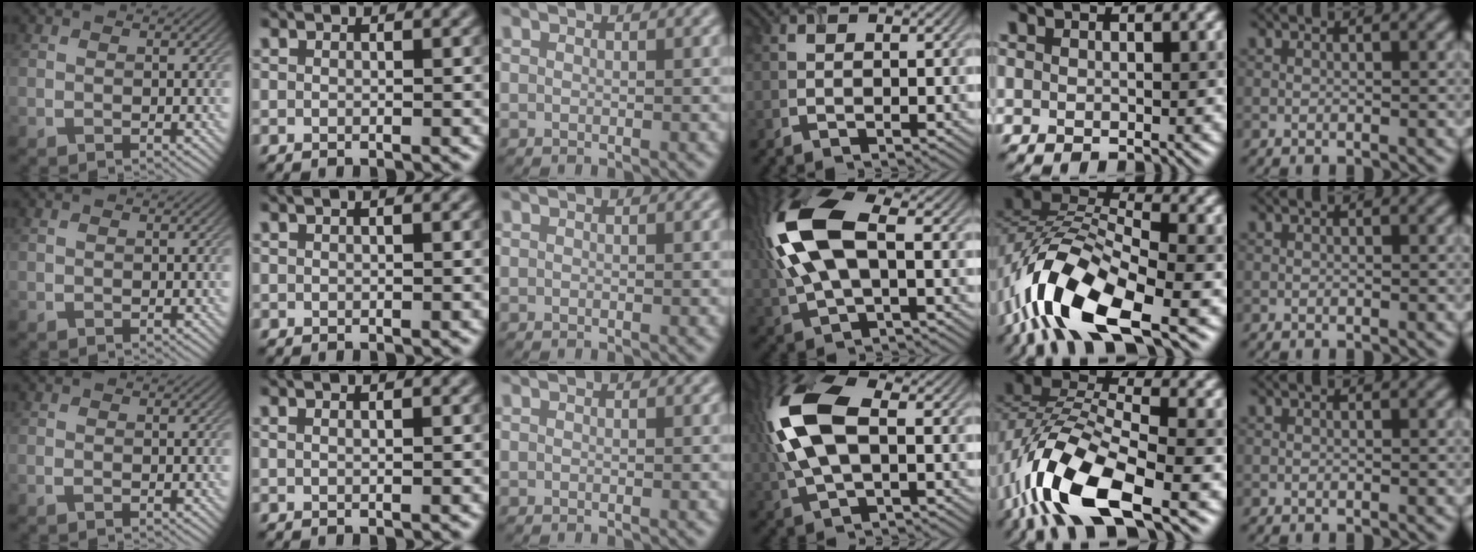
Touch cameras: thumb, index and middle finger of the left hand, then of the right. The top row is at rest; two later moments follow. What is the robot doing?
{"motion": "extract", "object": "airpods case & airpods"}